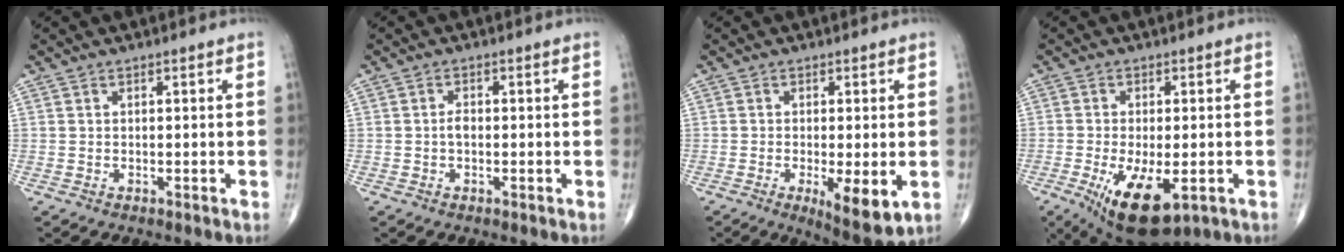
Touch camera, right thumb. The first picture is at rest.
{"total": 1.5, "force": [-0.3, 0.8, 1.2], "torque": [-0.019, 0.003, -0.006]}
{"total": 8.4, "force": [-2.2, 2.5, 7.8], "torque": [-0.116, -0.022, -0.030]}
{"total": 12.1, "force": [-4.6, 5.2, 9.8], "torque": [-0.164, -0.013, -0.061]}